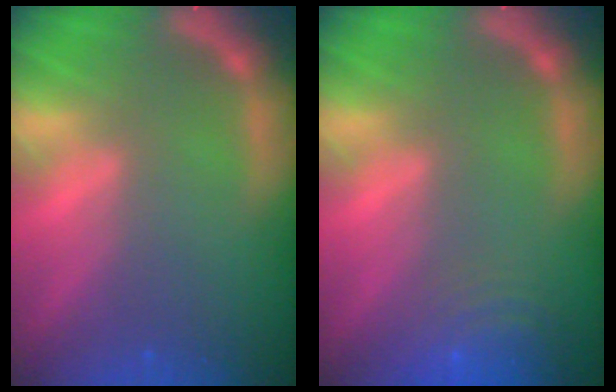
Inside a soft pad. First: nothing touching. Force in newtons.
{"total": 7.0}